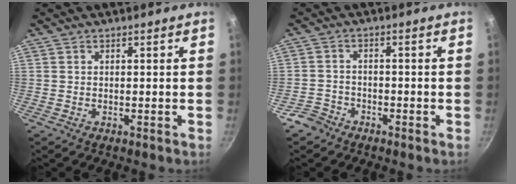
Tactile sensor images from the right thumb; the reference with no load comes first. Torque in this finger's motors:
{"motor_torque": [0.69, 0.39, 0.00, -0.50, -0.01]}